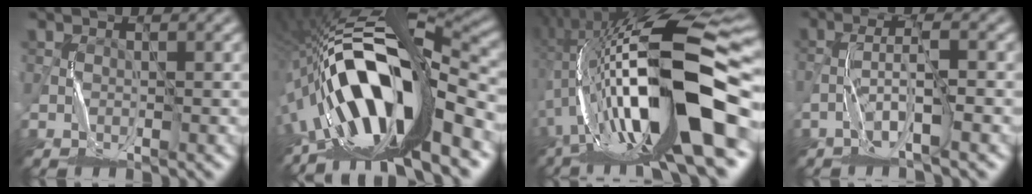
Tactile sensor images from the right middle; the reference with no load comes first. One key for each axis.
{"total": 15.8, "fx": -5.5, "fy": 5.1, "fz": 13.9, "tx": -0.231, "ty": 0.025, "tz": -0.102}
{"total": 18.5, "fx": -1.9, "fy": 5.1, "fz": 17.7, "tx": -0.302, "ty": 0.021, "tz": -0.042}
{"total": 3.2, "fx": -1.7, "fy": -0.2, "fz": 2.7, "tx": -0.052, "ty": 0.008, "tz": -0.038}